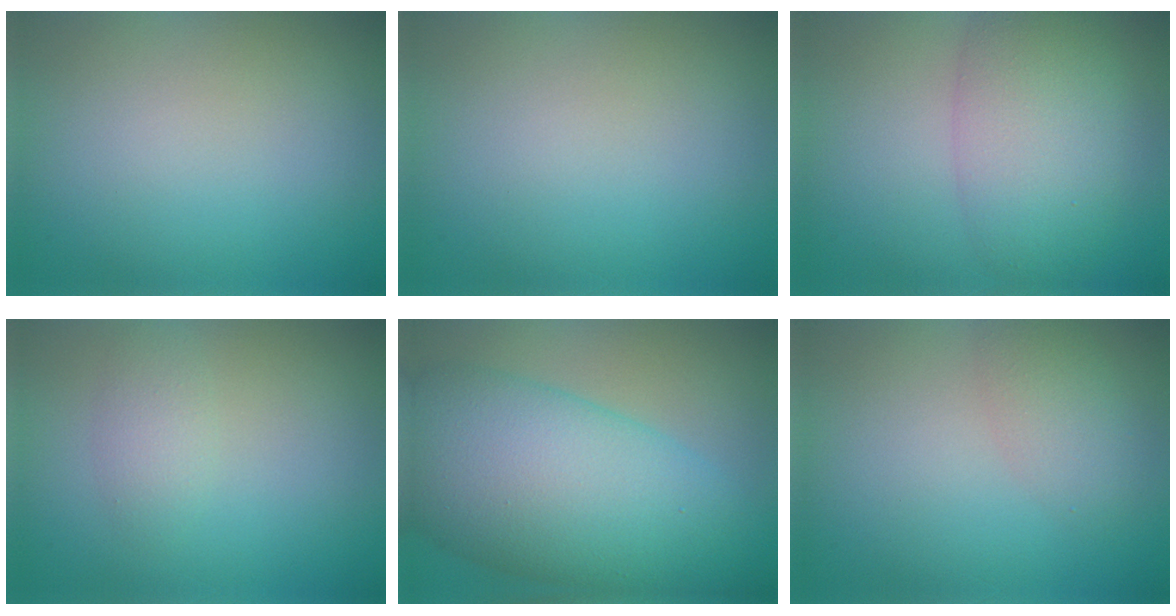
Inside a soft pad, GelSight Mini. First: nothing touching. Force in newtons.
{"total": 0.0}
{"total": 6.7, "press": 6.6, "slide": 0.6}
{"total": 1.7, "press": 1.7, "slide": 0.0}
{"total": 12.9, "press": 12.9, "slide": 0.2}
{"total": 2.1, "press": 2.1, "slide": 0.1}